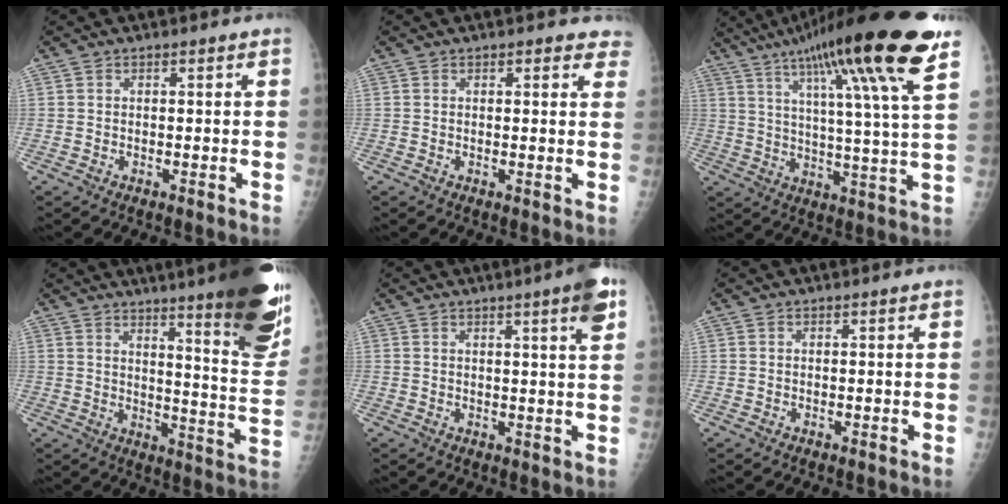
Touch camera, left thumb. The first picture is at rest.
{"total": 4.2, "force": [3.5, 1.8, 1.5], "torque": [0.019, -0.011, 0.028]}
{"total": 24.9, "force": [15.0, 2.3, 19.8], "torque": [-0.303, -0.034, 0.223]}
{"total": 23.0, "force": [15.2, 3.1, 16.9], "torque": [-0.204, -0.099, 0.199]}
{"total": 5.6, "force": [2.9, 0.1, 4.8], "torque": [-0.062, -0.013, 0.038]}
{"total": 0.0}